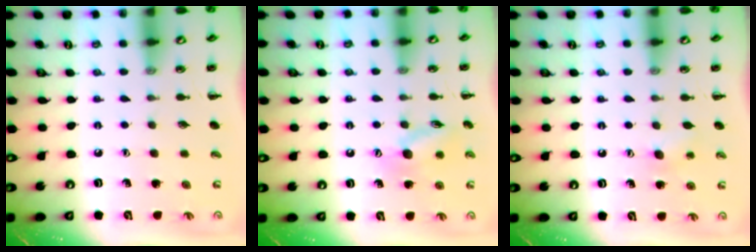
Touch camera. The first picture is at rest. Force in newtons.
{"total": 10.7, "press": 10.6, "slide": 1.5}
{"total": 6.0, "press": 5.8, "slide": 1.6}